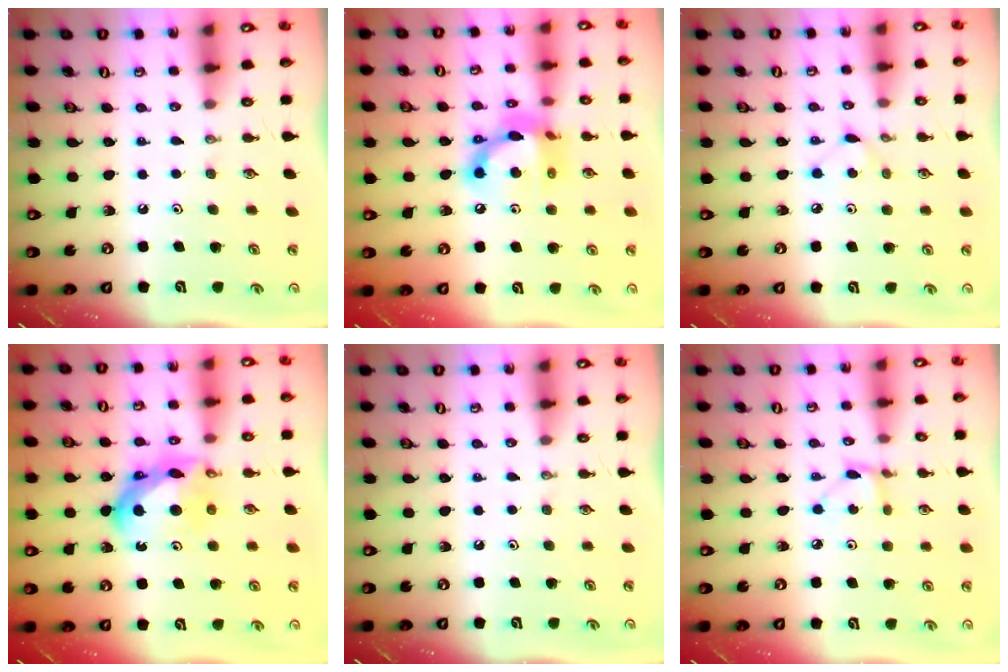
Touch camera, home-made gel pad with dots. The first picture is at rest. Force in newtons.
{"total": 13.4, "press": 13.3, "slide": 0.8}
{"total": 5.1, "press": 5.0, "slide": 0.6}
{"total": 10.2, "press": 10.2, "slide": 0.3}
{"total": 0.0}
{"total": 3.2, "press": 3.2, "slide": 0.3}